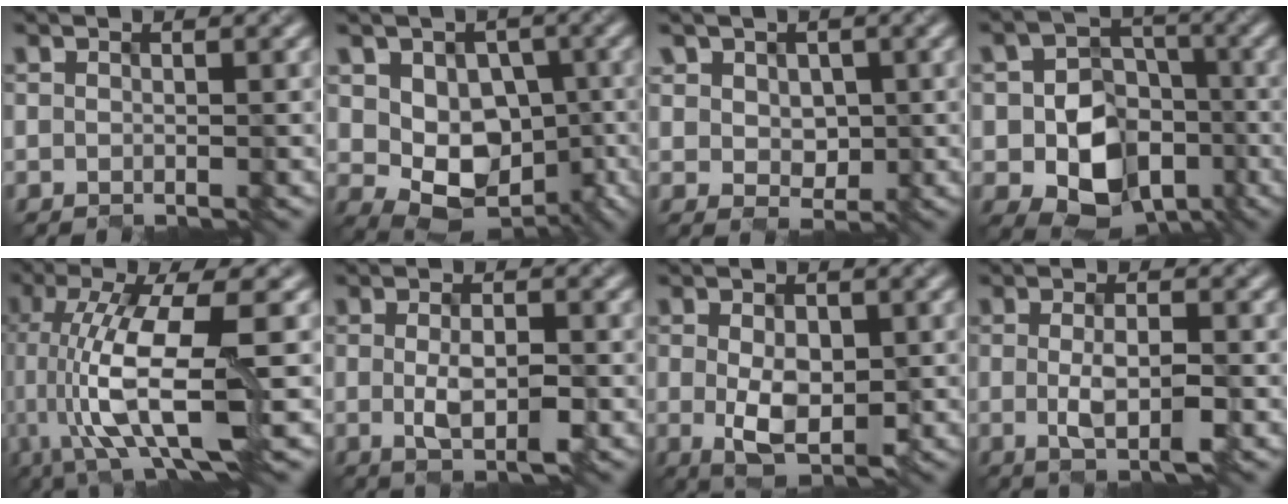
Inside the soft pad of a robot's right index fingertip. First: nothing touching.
{"total": 8.1, "force": [-0.5, 6.3, 5.1], "torque": [-0.075, -0.012, 0.003]}
{"total": 2.1, "force": [0.3, 1.9, 0.7], "torque": [-0.027, -0.005, 0.012]}
{"total": 8.6, "force": [-3.0, 6.3, 5.0], "torque": [-0.092, -0.017, -0.042]}
{"total": 10.0, "force": [-2.3, 3.0, 9.3], "torque": [-0.189, -0.006, -0.037]}
{"total": 3.5, "force": [-1.0, 1.1, 3.2], "torque": [-0.067, -0.005, -0.012]}
{"total": 4.6, "force": [-0.8, 2.5, 3.8], "torque": [-0.073, -0.006, -0.002]}
{"total": 3.4, "force": [-1.0, 0.8, 3.1], "torque": [-0.065, -0.006, -0.013]}